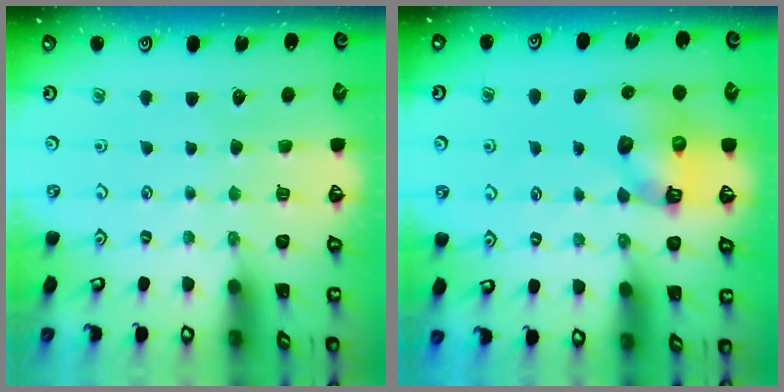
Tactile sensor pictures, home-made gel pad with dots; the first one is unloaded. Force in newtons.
{"total": 8.4, "press": 8.3, "slide": 1.5}